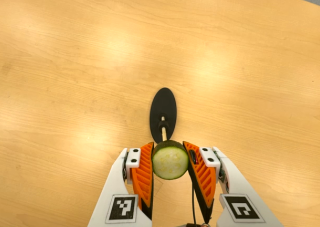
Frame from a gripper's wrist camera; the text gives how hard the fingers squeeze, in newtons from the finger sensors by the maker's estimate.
{"total": 11.7, "left": 10.8, "right": 12.5}